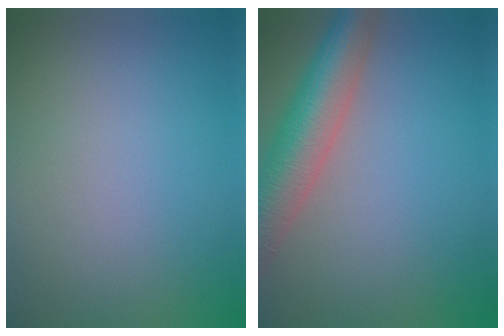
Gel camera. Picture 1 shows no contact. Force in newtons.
{"total": 7.6, "press": 7.6, "slide": 0.3}